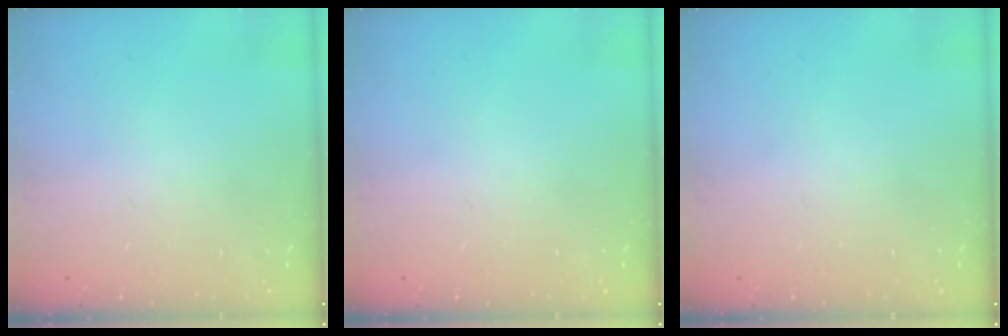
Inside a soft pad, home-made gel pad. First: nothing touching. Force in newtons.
{"total": 0.0}
{"total": 0.0}